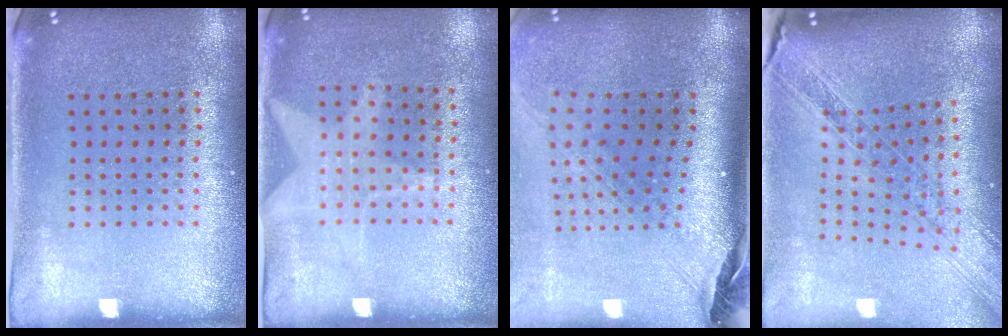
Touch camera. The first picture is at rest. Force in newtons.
{"total": 1.2, "press": 1.1, "slide": 0.3}
{"total": 2.9, "press": 2.0, "slide": 2.0}
{"total": 1.7, "press": 1.5, "slide": 0.8}